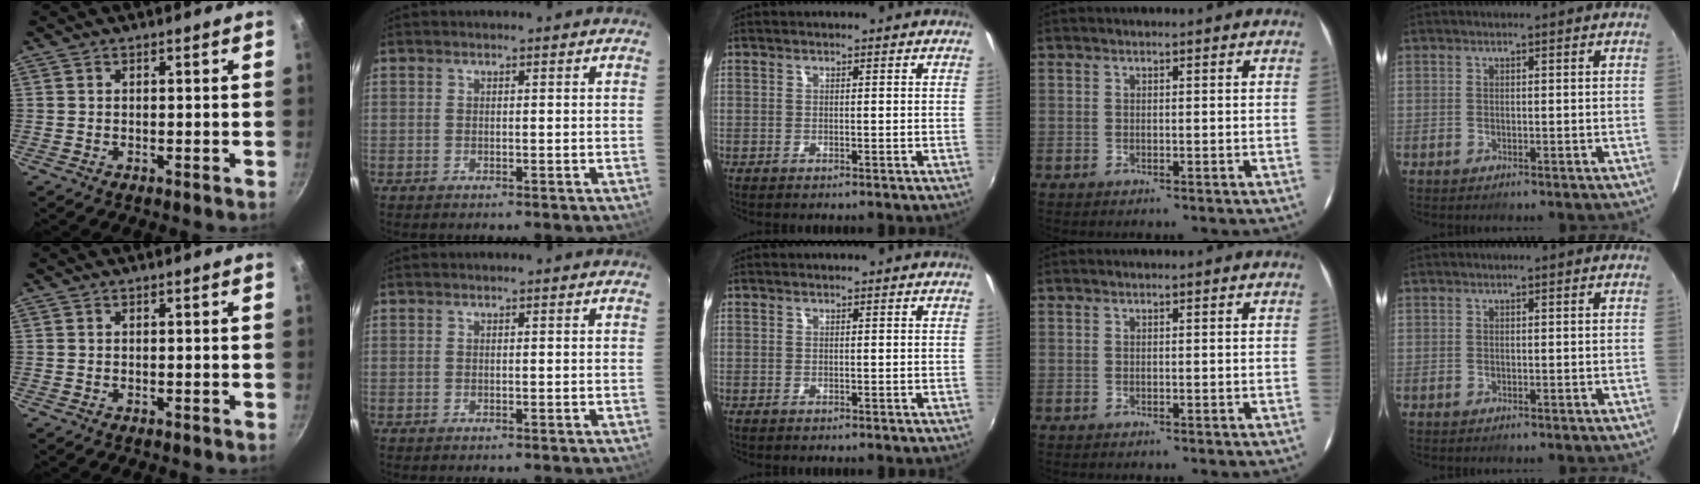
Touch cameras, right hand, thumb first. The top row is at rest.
{}